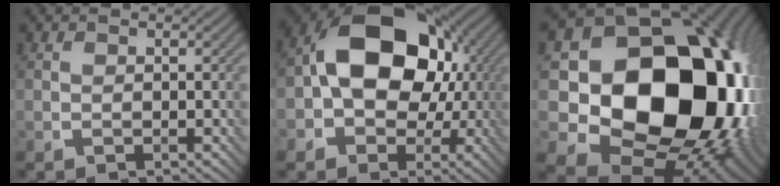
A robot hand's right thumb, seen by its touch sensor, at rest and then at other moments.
{"total": 16.2, "force": [0.9, 11.6, 11.2], "torque": [-0.160, 0.030, -0.008]}
{"total": 22.4, "force": [1.4, 17.8, 13.5], "torque": [-0.272, -0.057, 0.070]}